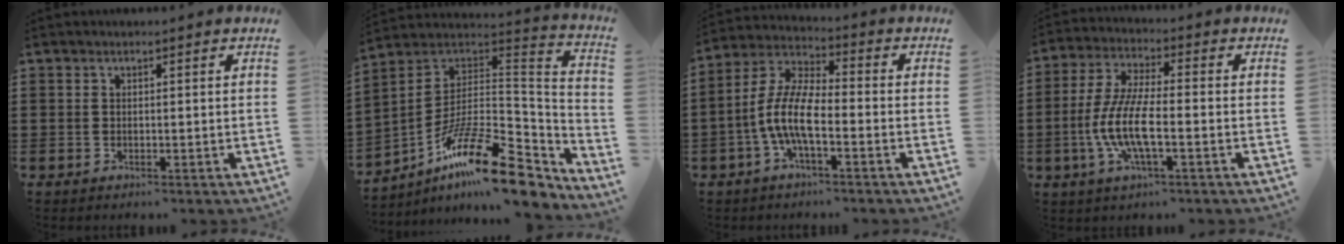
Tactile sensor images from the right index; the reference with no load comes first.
{"total": 17.6, "force": [-11.7, 4.5, 12.4], "torque": [-0.200, 0.027, -0.204]}
{"total": 8.5, "force": [-3.0, 2.7, 7.5], "torque": [-0.190, -0.013, -0.066]}
{"total": 8.8, "force": [-2.7, 2.1, 8.1], "torque": [-0.189, -0.016, -0.059]}